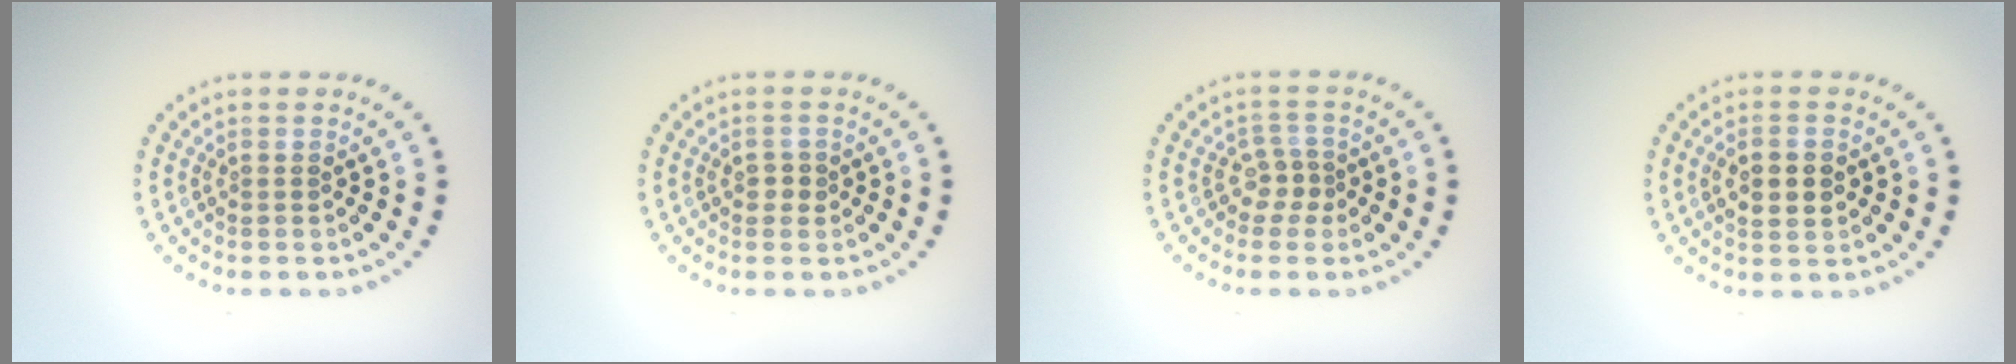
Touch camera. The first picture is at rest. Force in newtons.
{"total": 1.2, "press": 1.1, "slide": 0.4}
{"total": 1.8, "press": 1.3, "slide": 1.3}
{"total": 2.9, "press": 2.9, "slide": 0.1}